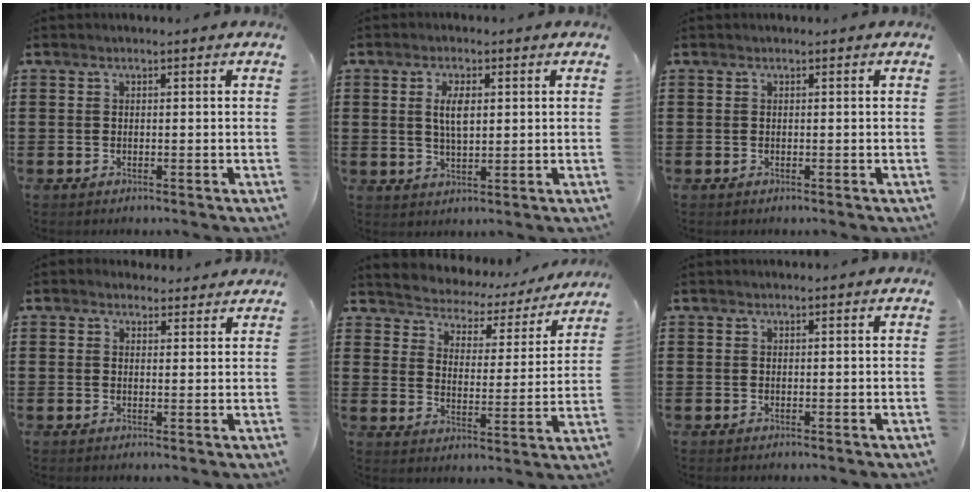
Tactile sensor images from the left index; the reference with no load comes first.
{"total": 4.2, "force": [1.1, 1.6, 3.7], "torque": [-0.070, 0.005, 0.016]}
{"total": 0.0}
{"total": 1.9, "force": [1.8, 0.7, 0.1], "torque": [-0.009, 0.002, 0.034]}
{"total": 2.9, "force": [2.8, 0.7, -0.4], "torque": [-0.017, -0.031, 0.037]}
{"total": 0.0}